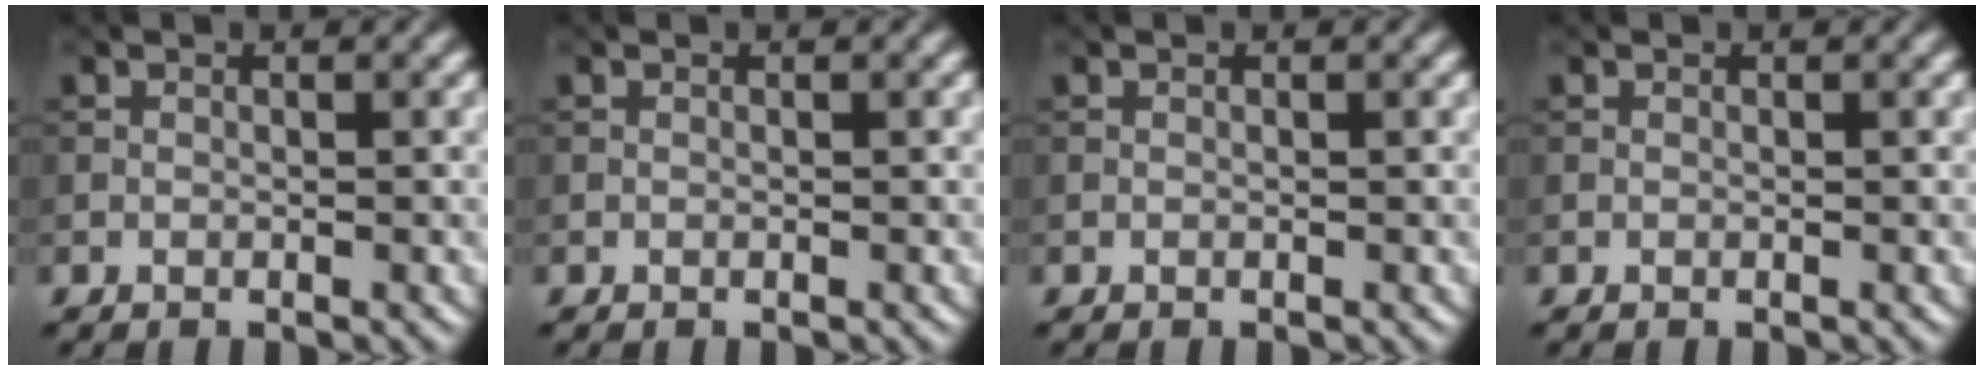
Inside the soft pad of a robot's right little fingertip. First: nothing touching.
{"total": 0.0}
{"total": 0.0}
{"total": 0.0}